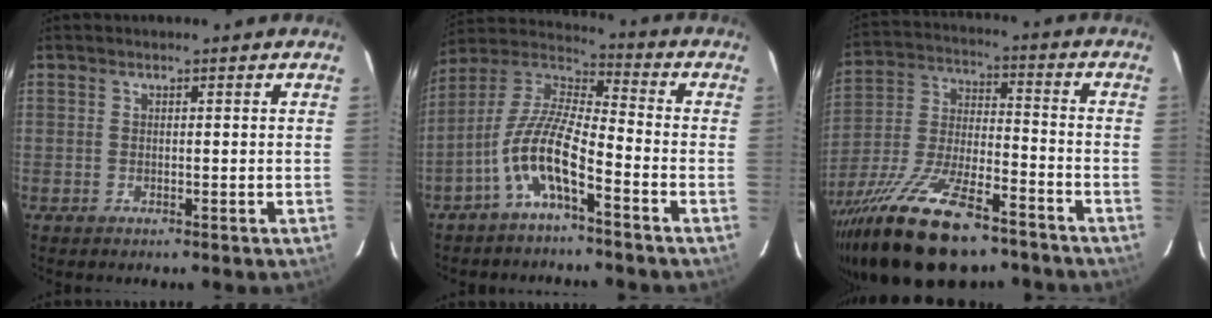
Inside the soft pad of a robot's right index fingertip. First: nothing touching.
{"total": 10.9, "force": [-5.4, 2.5, 9.1], "torque": [-0.190, 0.007, -0.106]}
{"total": 24.3, "force": [-16.9, 8.2, 15.3], "torque": [-0.302, -0.040, -0.283]}